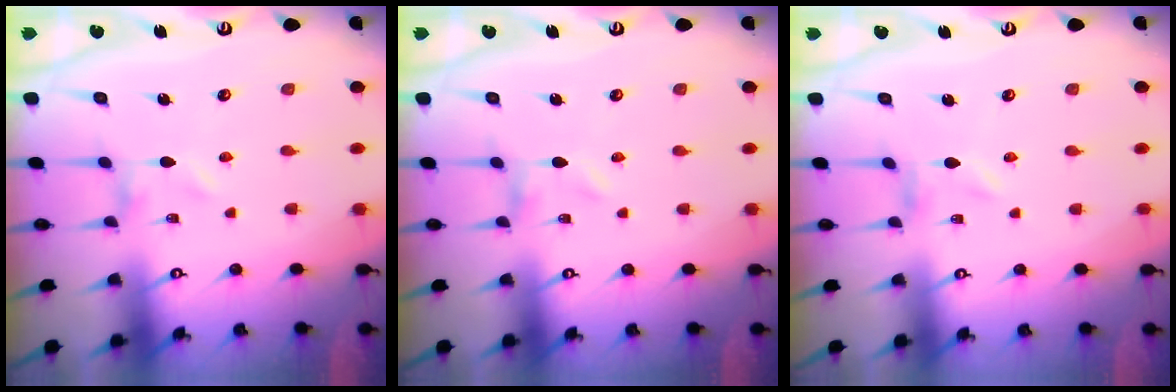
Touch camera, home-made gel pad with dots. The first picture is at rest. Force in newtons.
{"total": 0.6, "press": 0.5, "slide": 0.1}
{"total": 0.0}